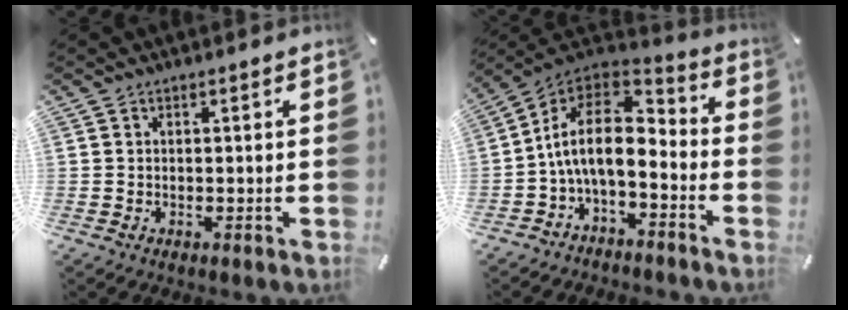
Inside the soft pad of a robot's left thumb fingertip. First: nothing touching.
{"total": 13.6, "force": [-0.9, 7.5, 11.3], "torque": [-0.234, -0.004, -0.022]}